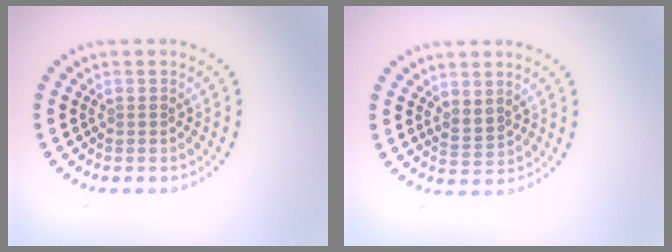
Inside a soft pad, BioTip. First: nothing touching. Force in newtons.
{"total": 1.6, "press": 1.3, "slide": 0.9}